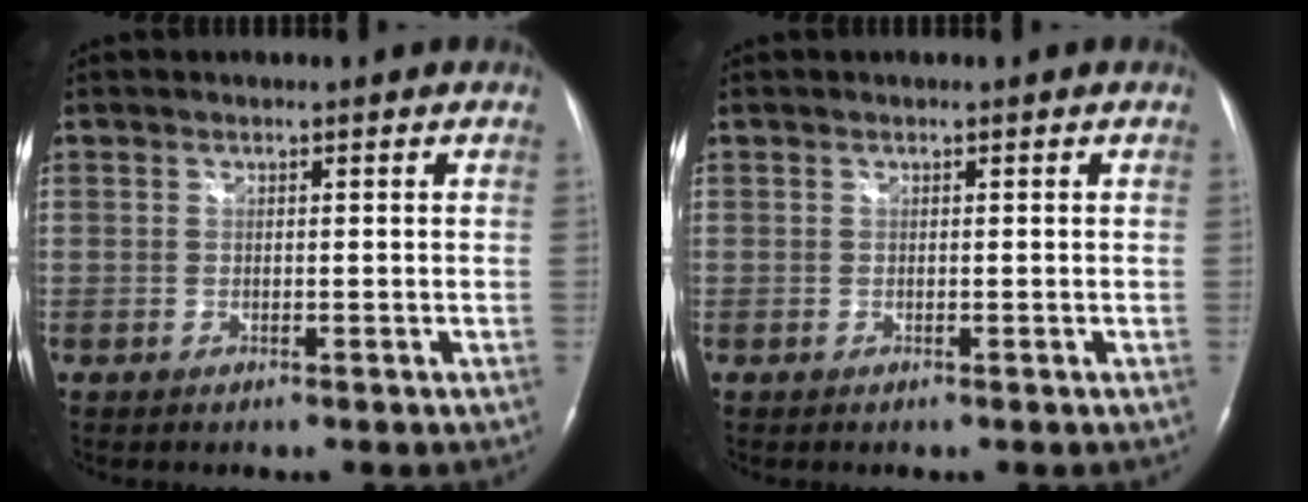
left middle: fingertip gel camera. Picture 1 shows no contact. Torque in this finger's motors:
{"motor_torque": [0.00, 0.00, 0.00, 0.00]}